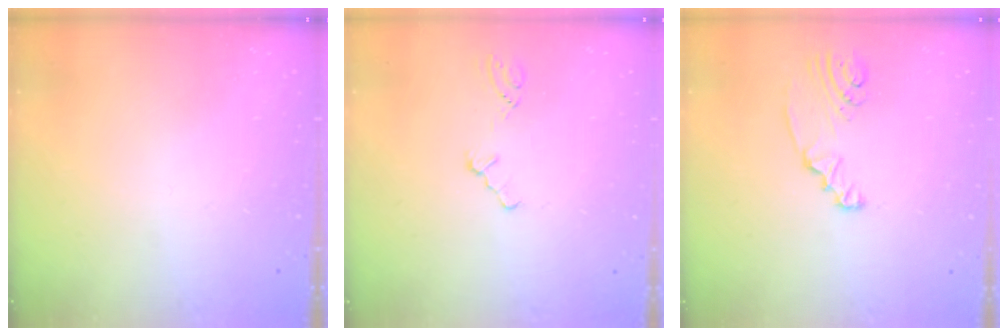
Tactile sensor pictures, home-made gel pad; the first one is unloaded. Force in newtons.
{"total": 1.2, "press": 1.1, "slide": 0.3}
{"total": 2.7, "press": 2.7, "slide": 0.3}